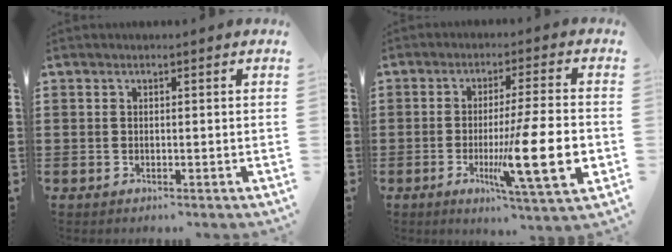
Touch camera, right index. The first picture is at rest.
{"total": 13.7, "force": [-2.9, 1.9, 13.3], "torque": [-0.220, -0.017, -0.051]}